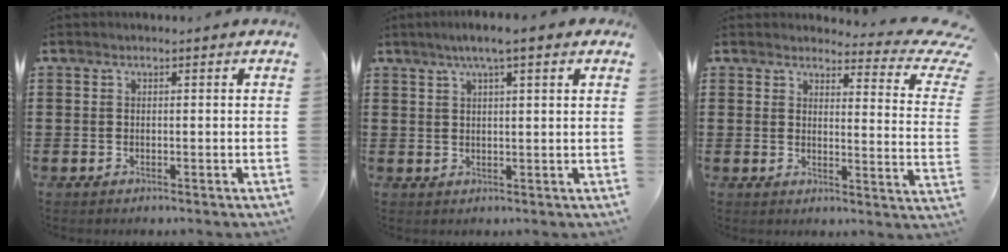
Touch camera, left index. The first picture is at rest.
{"total": 4.2, "force": [2.7, 0.2, 3.2], "torque": [-0.068, 0.006, 0.046]}
{"total": 4.6, "force": [3.7, 0.9, 2.5], "torque": [-0.042, -0.031, 0.058]}